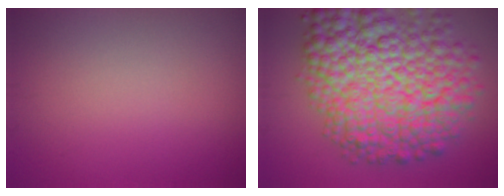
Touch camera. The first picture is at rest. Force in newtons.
{"total": 13.4, "press": 13.4, "slide": 0.4}